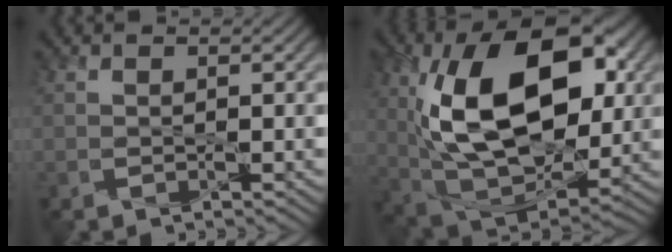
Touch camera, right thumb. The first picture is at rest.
{"total": 17.6, "force": [3.2, 10.2, 14.0], "torque": [-0.268, 0.006, 0.057]}